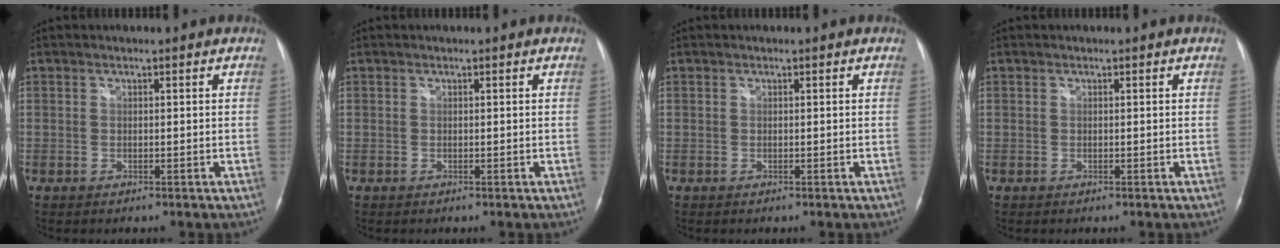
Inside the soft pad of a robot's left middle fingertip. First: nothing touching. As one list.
[{"total": 0.0}, {"total": 0.0}, {"total": 0.0}]